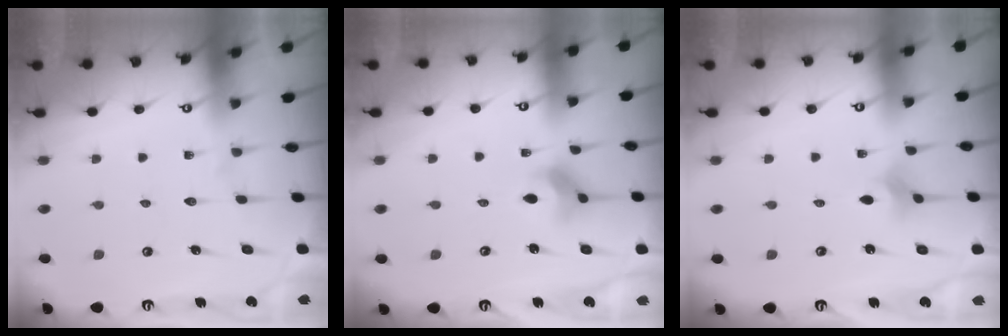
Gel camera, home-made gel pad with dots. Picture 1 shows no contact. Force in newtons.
{"total": 6.3, "press": 6.2, "slide": 1.4}
{"total": 2.4, "press": 2.4, "slide": 0.5}